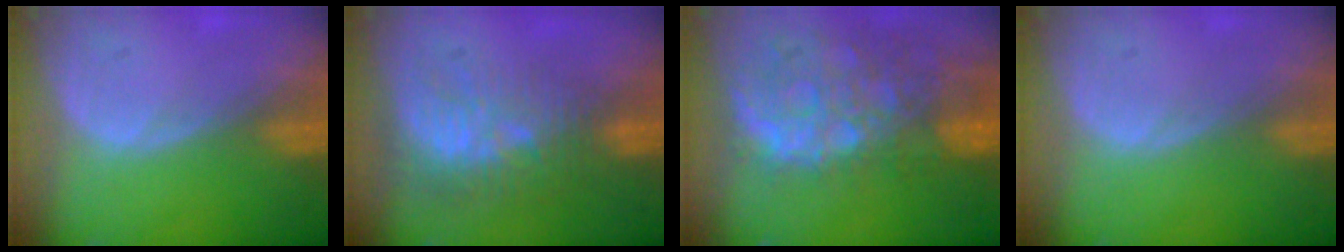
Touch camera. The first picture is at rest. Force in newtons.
{"total": 10.2, "press": 8.8, "slide": 5.0}
{"total": 12.8, "press": 10.5, "slide": 7.3}
{"total": 0.0}